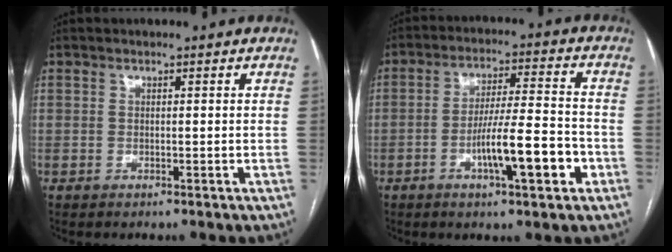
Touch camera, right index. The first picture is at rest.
{"total": 10.6, "force": [-3.9, 1.2, 9.8], "torque": [-0.162, 0.006, -0.062]}